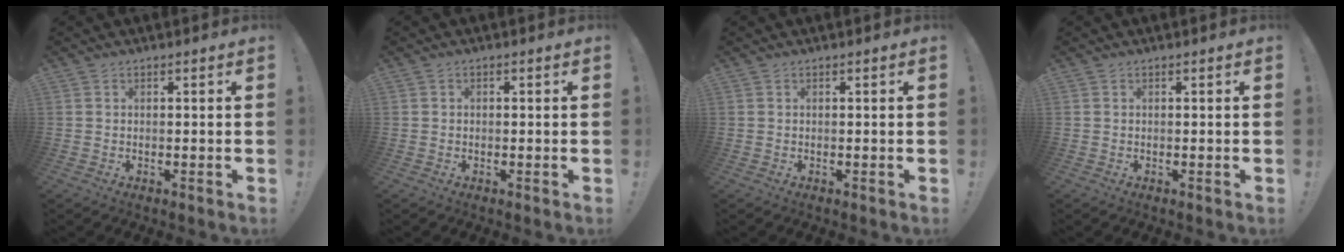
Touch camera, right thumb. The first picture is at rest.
{"total": 0.6, "force": [-0.4, 0.5, 0.2], "torque": [-0.005, 0.002, -0.007]}
{"total": 0.0}
{"total": 0.0}